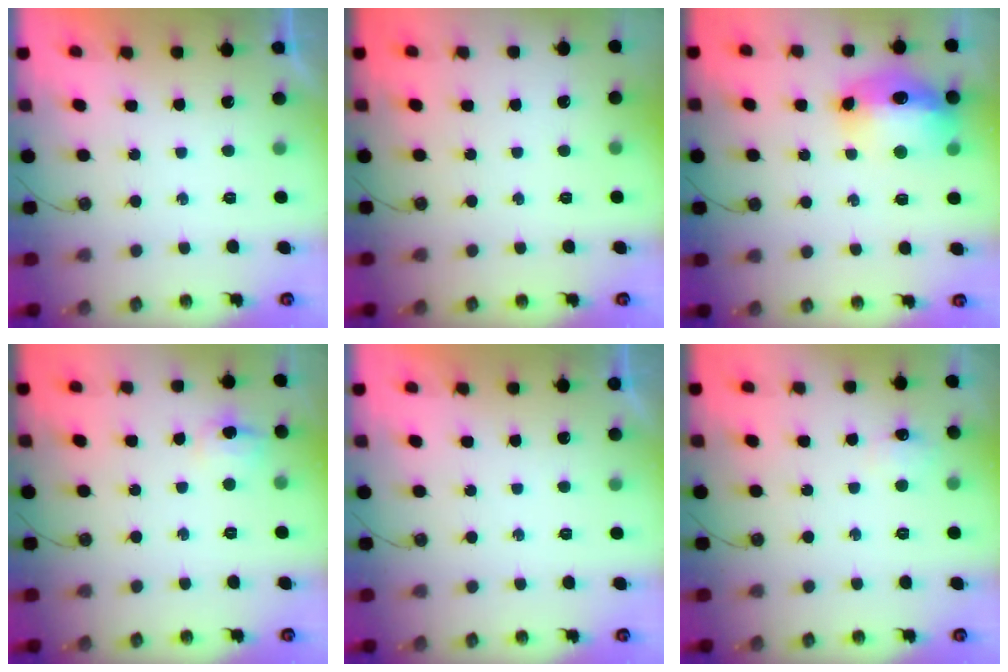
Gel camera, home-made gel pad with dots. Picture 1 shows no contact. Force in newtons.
{"total": 0.0}
{"total": 15.7, "press": 15.6, "slide": 1.5}
{"total": 7.2, "press": 7.2, "slide": 0.7}
{"total": 0.0}
{"total": 7.1, "press": 7.0, "slide": 1.0}